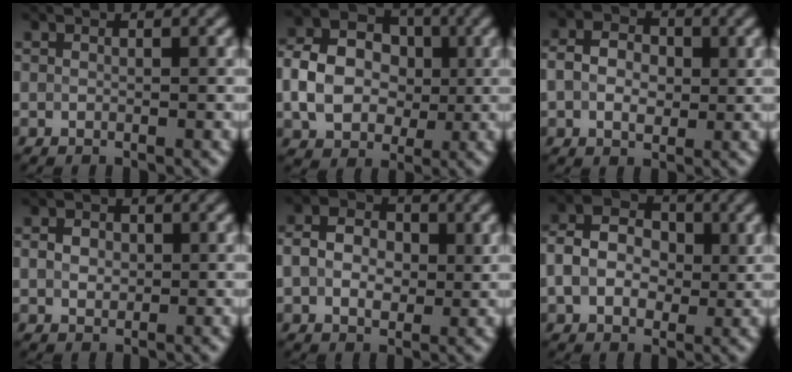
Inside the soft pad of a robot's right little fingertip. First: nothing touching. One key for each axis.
{"total": 6.2, "fx": -0.7, "fy": 5.0, "fz": 3.5, "tx": -0.067, "ty": 0.001, "tz": -0.020}
{"total": 3.5, "fx": 0.3, "fy": 2.7, "fz": 2.2, "tx": -0.039, "ty": 0.000, "tz": -0.001}
{"total": 1.7, "fx": 0.4, "fy": 1.4, "fz": 0.9, "tx": -0.016, "ty": 0.000, "tz": 0.002}
{"total": 3.9, "fx": 0.4, "fy": 2.9, "fz": 2.5, "tx": -0.044, "ty": 0.002, "tz": 0.001}
{"total": 4.7, "fx": -0.1, "fy": 3.7, "fz": 2.9, "tx": -0.051, "ty": 0.007, "tz": -0.011}